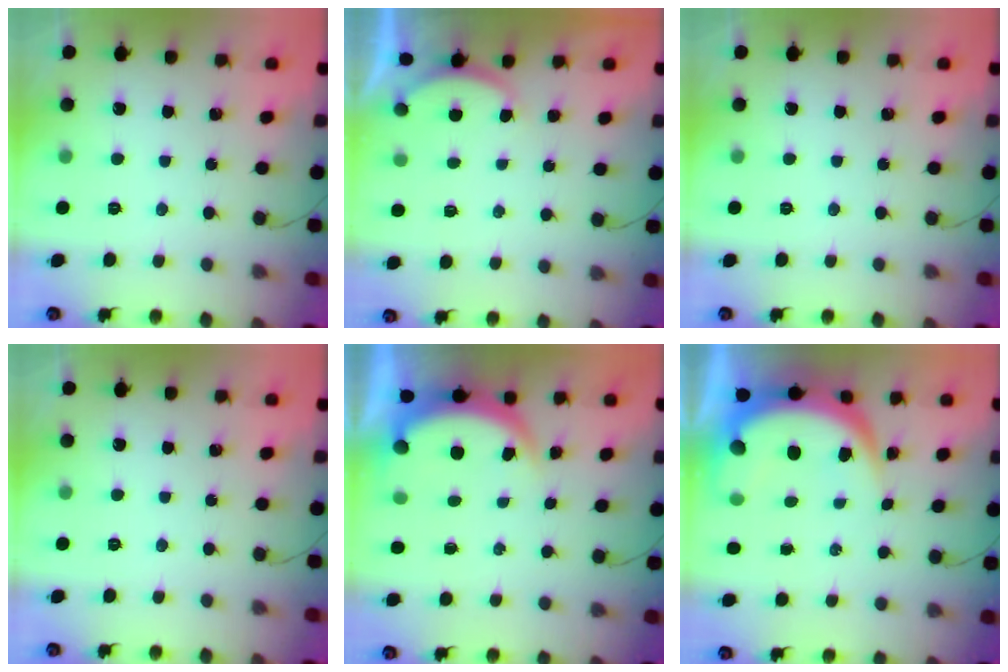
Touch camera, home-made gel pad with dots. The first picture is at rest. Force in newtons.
{"total": 1.7, "press": 1.6, "slide": 0.6}
{"total": 0.0}
{"total": 0.0}
{"total": 5.2, "press": 5.2, "slide": 0.7}
{"total": 9.1, "press": 9.1, "slide": 1.1}